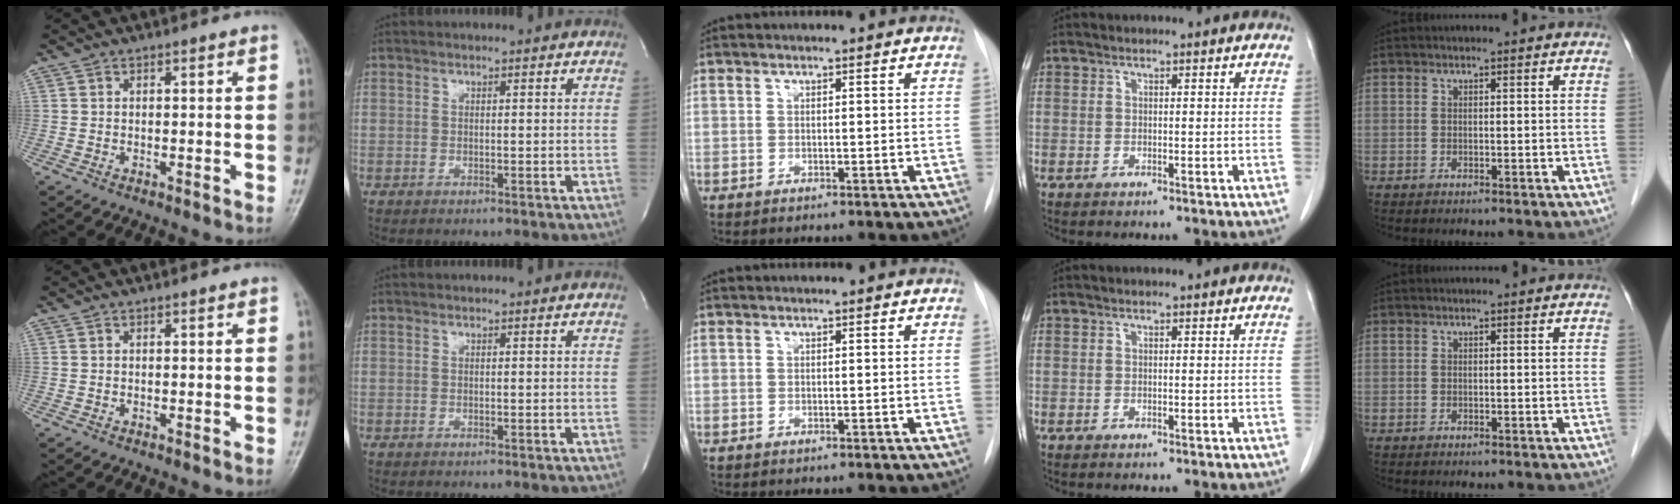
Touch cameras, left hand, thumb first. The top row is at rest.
{}